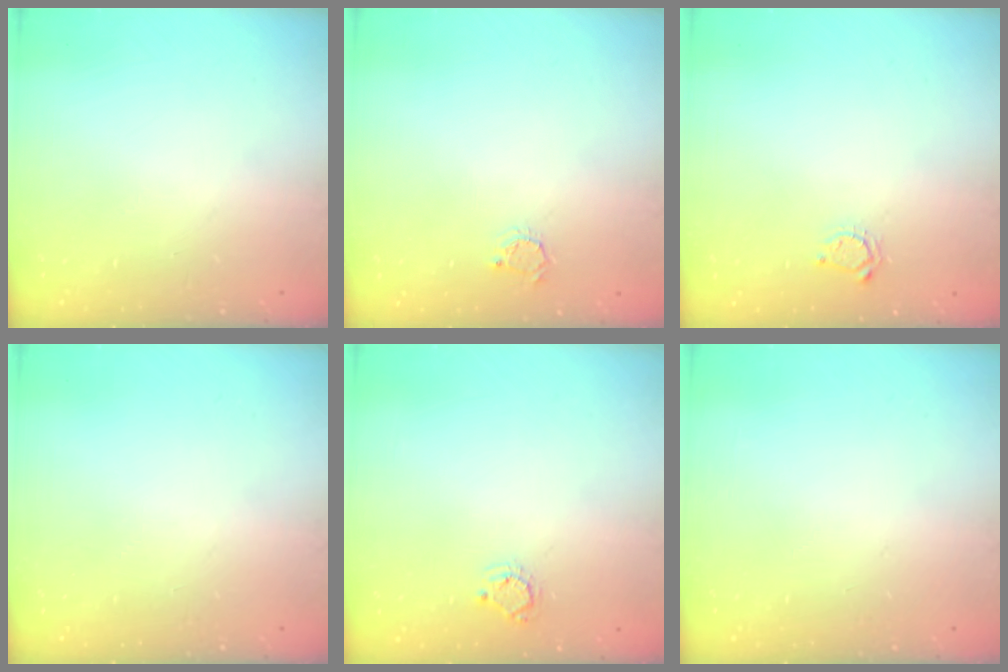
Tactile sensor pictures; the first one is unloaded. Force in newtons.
{"total": 2.9, "press": 2.8, "slide": 0.4}
{"total": 4.0, "press": 3.9, "slide": 0.5}
{"total": 0.0}
{"total": 4.9, "press": 4.9, "slide": 0.4}
{"total": 0.0}